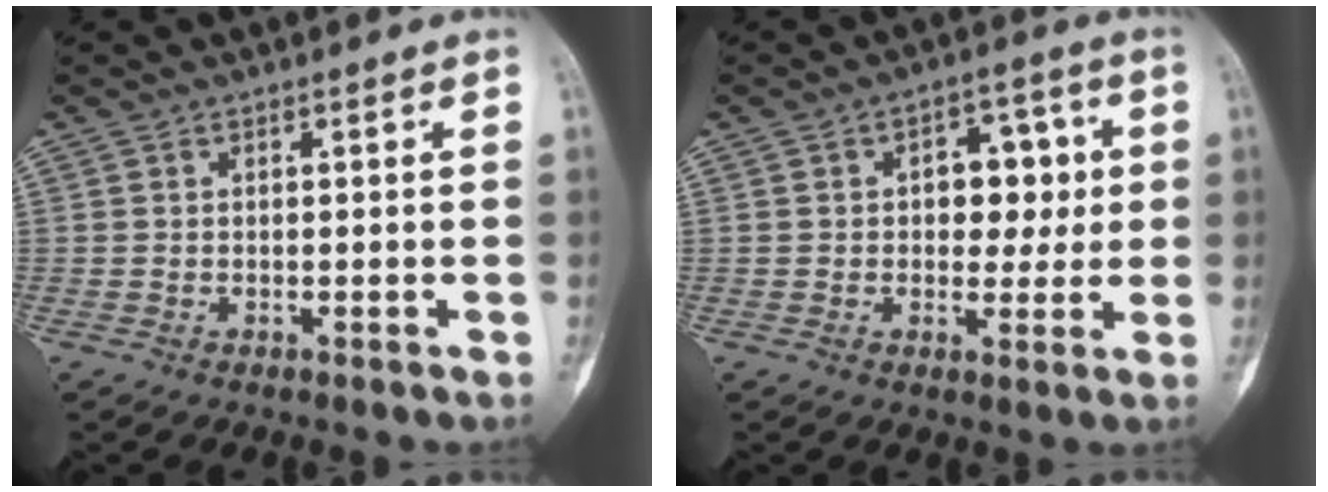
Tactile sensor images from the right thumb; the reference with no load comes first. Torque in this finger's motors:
{"motor_torque": [0.82, 0.80, 0.10, -0.20, 0.10]}